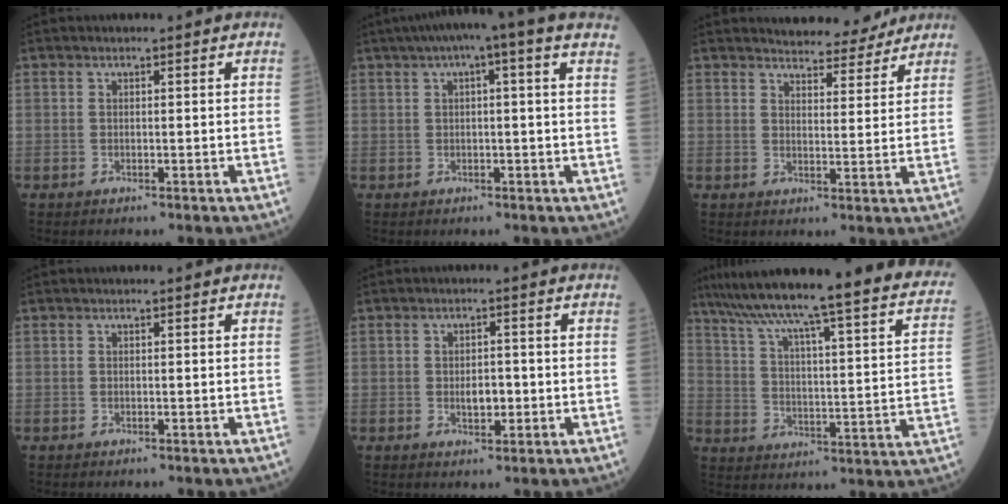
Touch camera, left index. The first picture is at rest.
{"total": 9.6, "force": [5.8, 0.7, 7.6], "torque": [-0.117, 0.048, 0.071]}
{"total": 8.0, "force": [7.6, 1.8, 1.7], "torque": [-0.020, -0.002, 0.092]}
{"total": 0.0}
{"total": 2.8, "force": [-0.5, 1.5, 2.3], "torque": [-0.040, 0.002, -0.006]}
{"total": 32.0, "force": [27.0, 1.8, 17.1], "torque": [-0.253, -0.049, 0.347]}